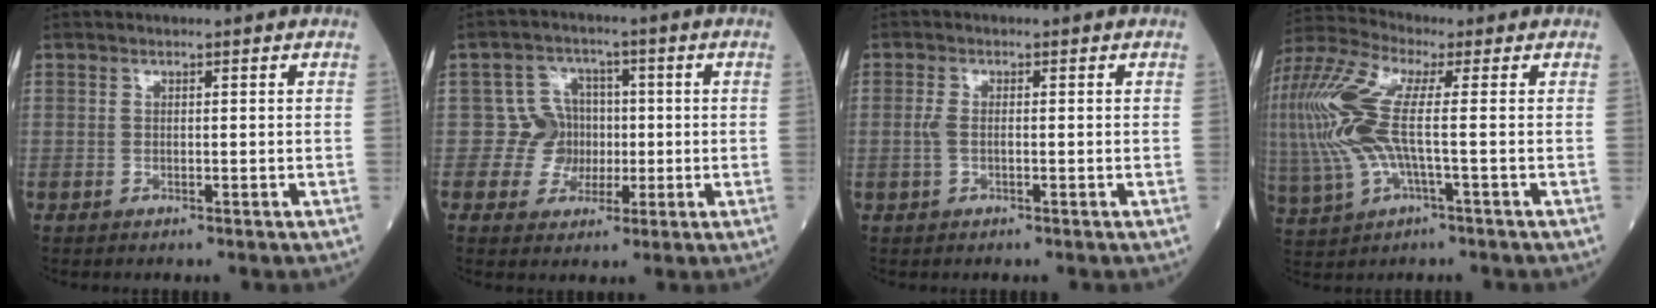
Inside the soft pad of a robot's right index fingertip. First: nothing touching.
{"total": 5.9, "force": [-0.2, 5.9, 0.2], "torque": [0.009, 0.020, -0.004]}
{"total": 1.9, "force": [-0.2, 0.9, 1.7], "torque": [-0.047, 0.003, -0.003]}
{"total": 14.6, "force": [0.5, 4.0, 14.0], "torque": [-0.344, 0.018, 0.006]}